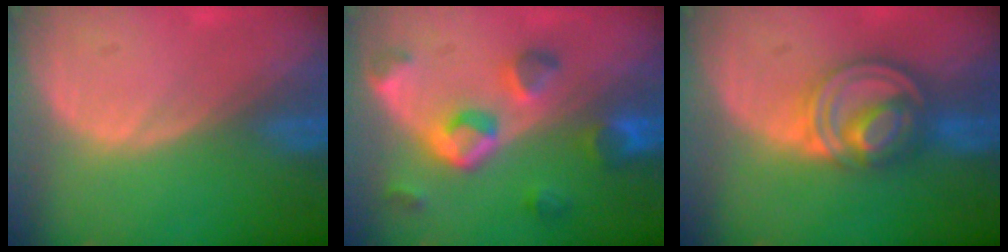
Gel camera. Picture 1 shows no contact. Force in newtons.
{"total": 7.3, "press": 7.3, "slide": 0.8}
{"total": 8.1, "press": 6.9, "slide": 4.2}